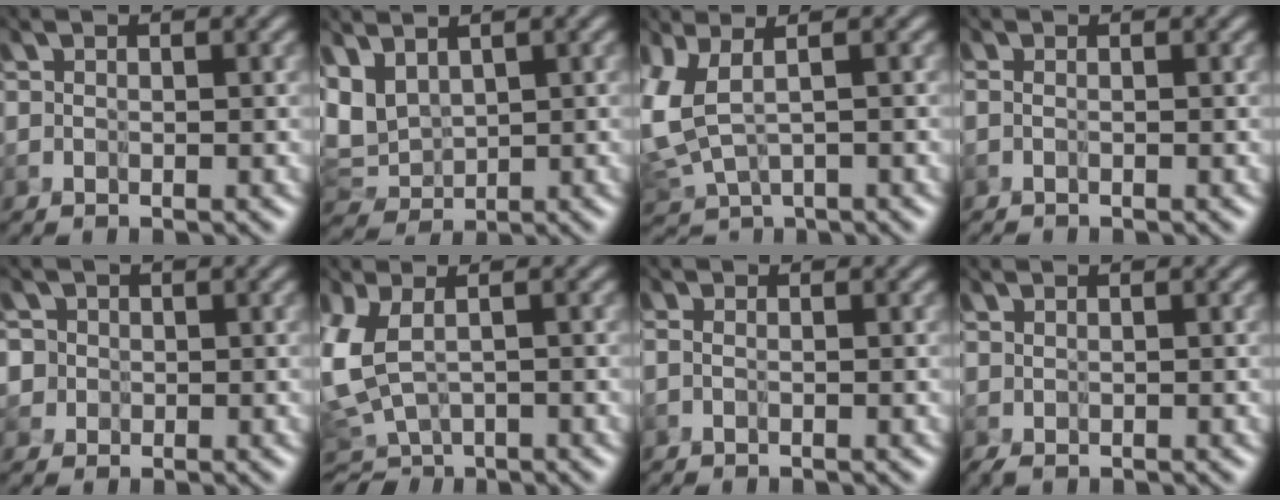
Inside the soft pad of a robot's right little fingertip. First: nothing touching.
{"total": 5.1, "force": [1.5, 3.2, 3.6], "torque": [-0.113, -0.007, 0.044]}
{"total": 4.0, "force": [0.4, 1.5, 3.7], "torque": [-0.129, -0.007, 0.016]}
{"total": 1.0, "force": [-0.9, -0.4, 0.0], "torque": [-0.004, -0.001, -0.014]}
{"total": 3.6, "force": [0.2, 3.5, 0.8], "torque": [-0.019, 0.020, -0.028]}
{"total": 5.6, "force": [-0.3, 3.3, 4.5], "torque": [-0.152, -0.017, 0.009]}
{"total": 0.7, "force": [-0.5, -0.5, 0.0], "torque": [0.004, 0.002, -0.008]}
{"total": 0.9, "force": [0.2, 0.3, 0.9], "torque": [-0.023, 0.000, 0.004]}